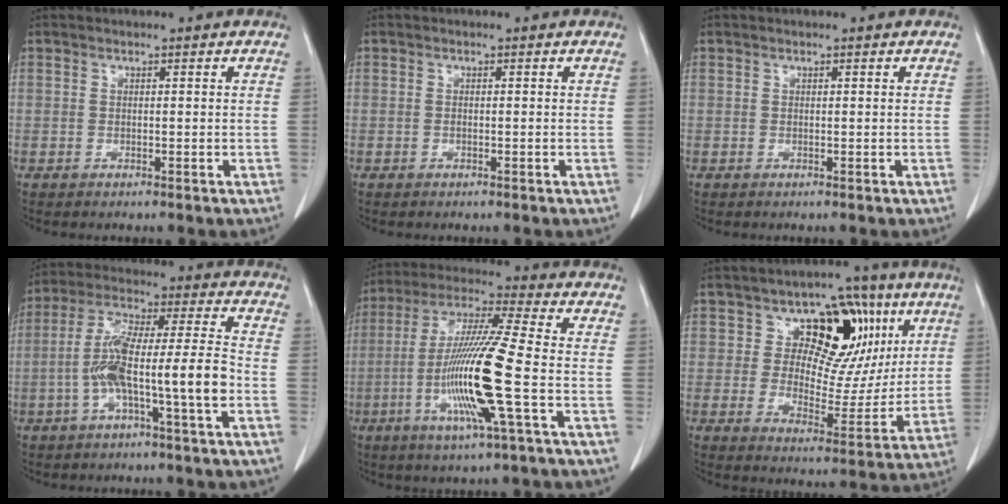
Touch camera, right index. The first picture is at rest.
{"total": 0.0}
{"total": 0.0}
{"total": 12.4, "force": [-3.4, 0.4, 11.9], "torque": [-0.231, 0.021, -0.061]}
{"total": 15.4, "force": [-3.7, -0.7, 14.9], "torque": [-0.302, -0.012, -0.079]}
{"total": 14.5, "force": [6.0, 9.1, 9.5], "torque": [-0.108, 0.023, 0.097]}